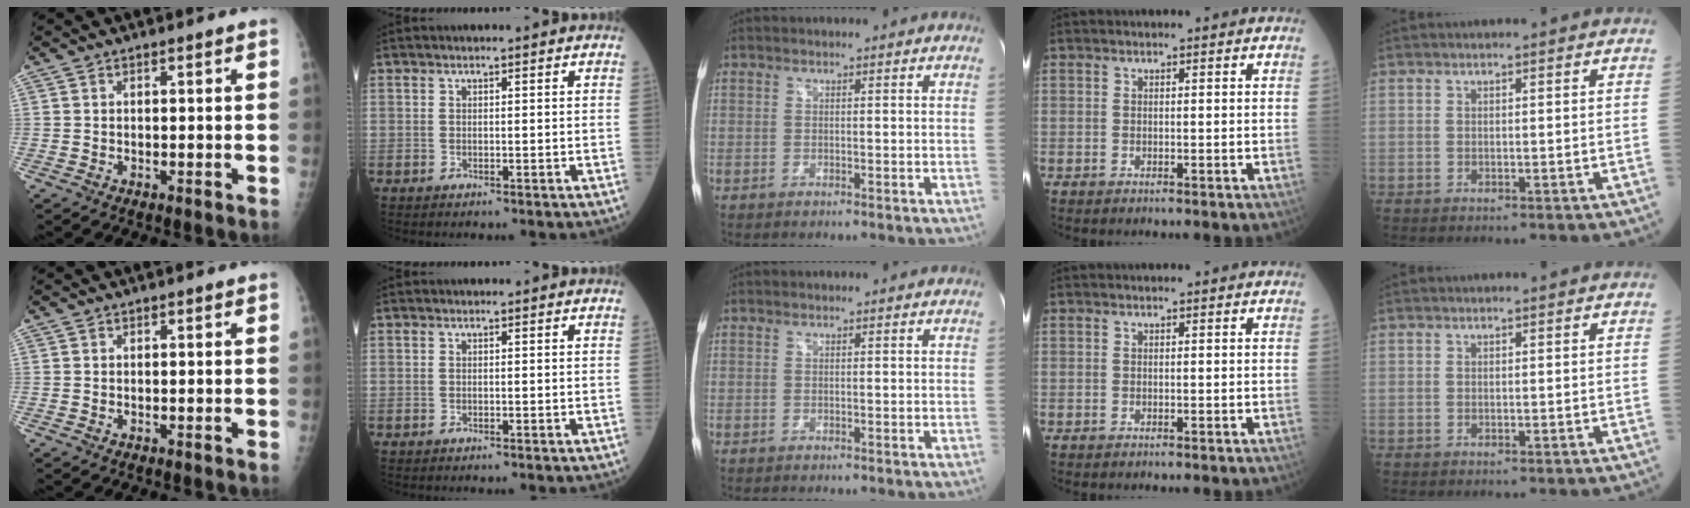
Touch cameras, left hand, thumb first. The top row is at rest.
{}